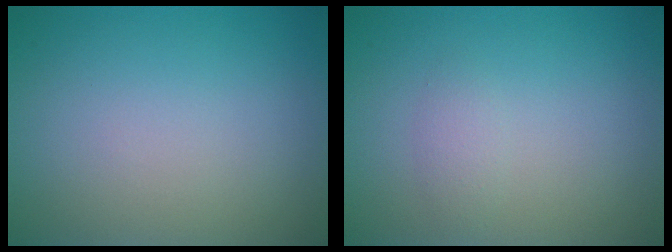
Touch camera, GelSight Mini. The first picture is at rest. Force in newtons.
{"total": 1.1, "press": 1.1, "slide": 0.0}